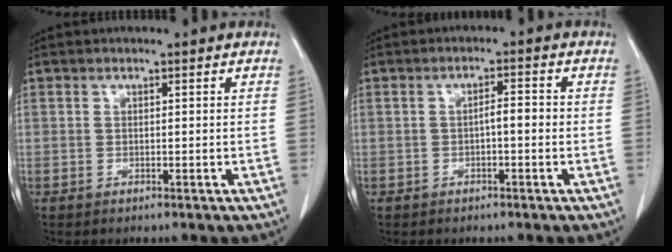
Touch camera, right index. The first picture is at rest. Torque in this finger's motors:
{"motor_torque": [0.28, -0.14, 0.18, 0.05]}